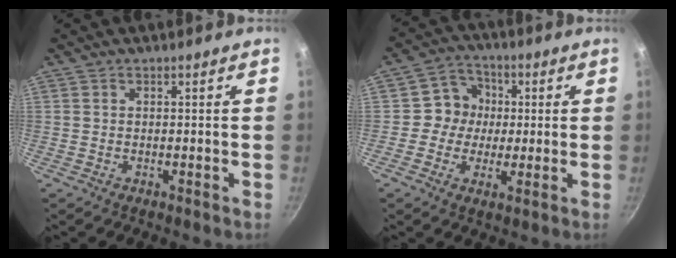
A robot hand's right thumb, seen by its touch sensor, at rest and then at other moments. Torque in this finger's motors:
{"motor_torque": [-0.41, 0.22, -0.24, 0.09, -0.02]}